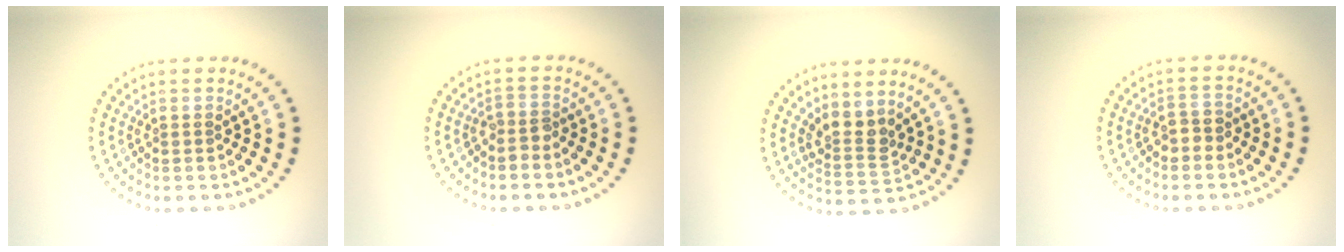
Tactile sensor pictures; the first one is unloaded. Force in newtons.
{"total": 1.4, "press": 1.0, "slide": 0.9}
{"total": 2.7, "press": 2.0, "slide": 1.8}
{"total": 1.7, "press": 1.6, "slide": 0.5}